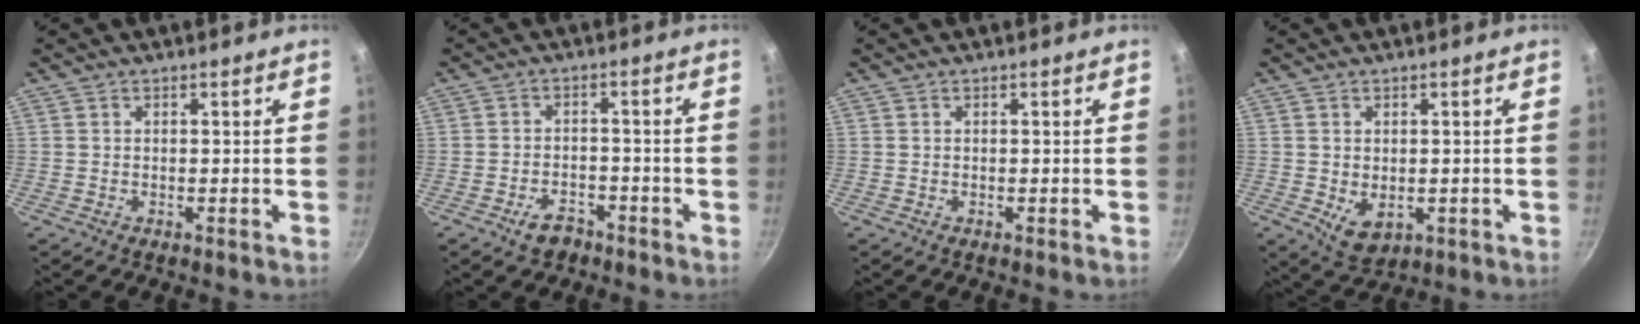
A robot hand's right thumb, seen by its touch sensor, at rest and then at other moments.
{"total": 4.4, "force": [-2.9, 2.7, 1.9], "torque": [-0.019, 0.029, -0.042]}
{"total": 0.0}
{"total": 5.4, "force": [-0.6, 3.8, 3.8], "torque": [-0.052, -0.012, 0.003]}